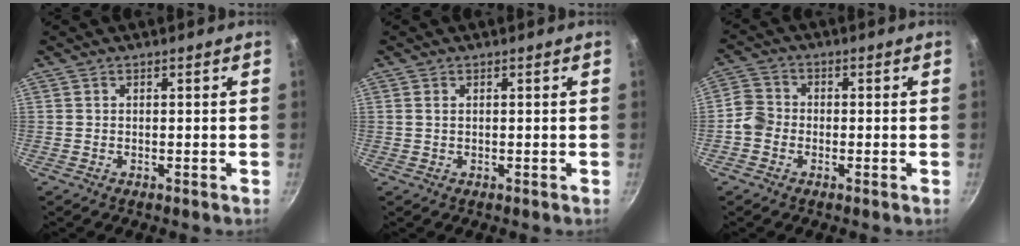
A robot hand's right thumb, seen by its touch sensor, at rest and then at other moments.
{"total": 0.8, "force": [0.2, 0.5, 0.6], "torque": [-0.010, 0.001, 0.004]}
{"total": 4.3, "force": [-1.6, 3.7, 1.7], "torque": [-0.016, 0.019, -0.043]}